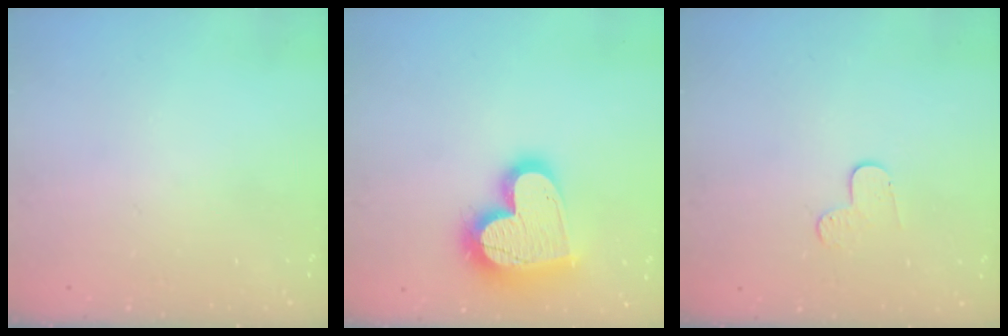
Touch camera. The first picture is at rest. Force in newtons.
{"total": 20.1, "press": 20.1, "slide": 1.7}
{"total": 3.8, "press": 3.8, "slide": 0.3}